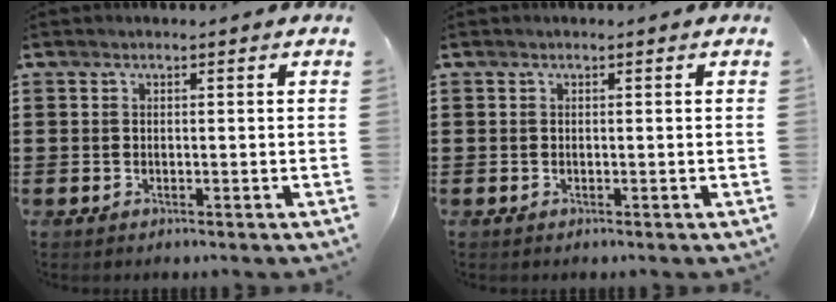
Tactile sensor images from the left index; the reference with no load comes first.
{"total": 0.0}